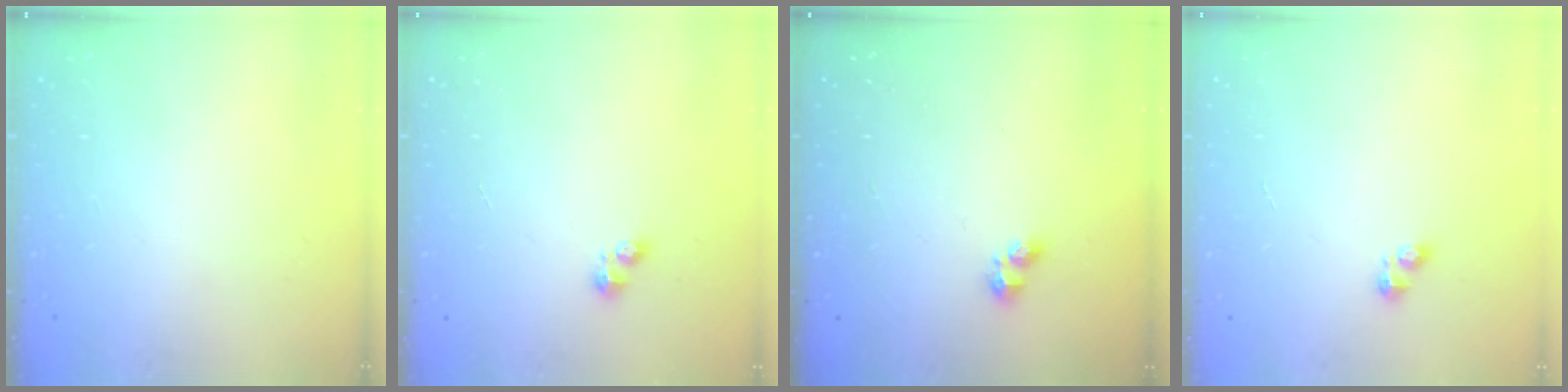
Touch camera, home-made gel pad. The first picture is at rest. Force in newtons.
{"total": 2.5, "press": 2.5, "slide": 0.4}
{"total": 1.8, "press": 1.7, "slide": 0.5}
{"total": 2.5, "press": 2.5, "slide": 0.3}